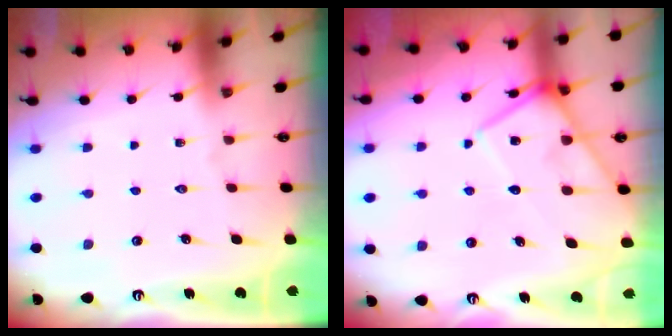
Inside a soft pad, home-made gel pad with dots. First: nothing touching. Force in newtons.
{"total": 11.6, "press": 11.5, "slide": 0.9}